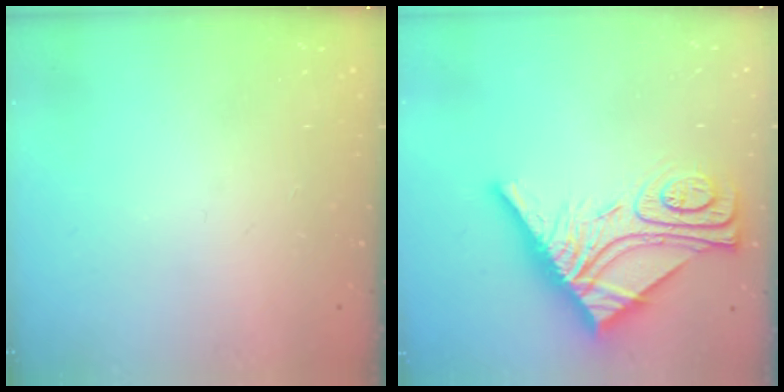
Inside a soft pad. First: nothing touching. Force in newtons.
{"total": 14.7, "press": 14.7, "slide": 1.3}